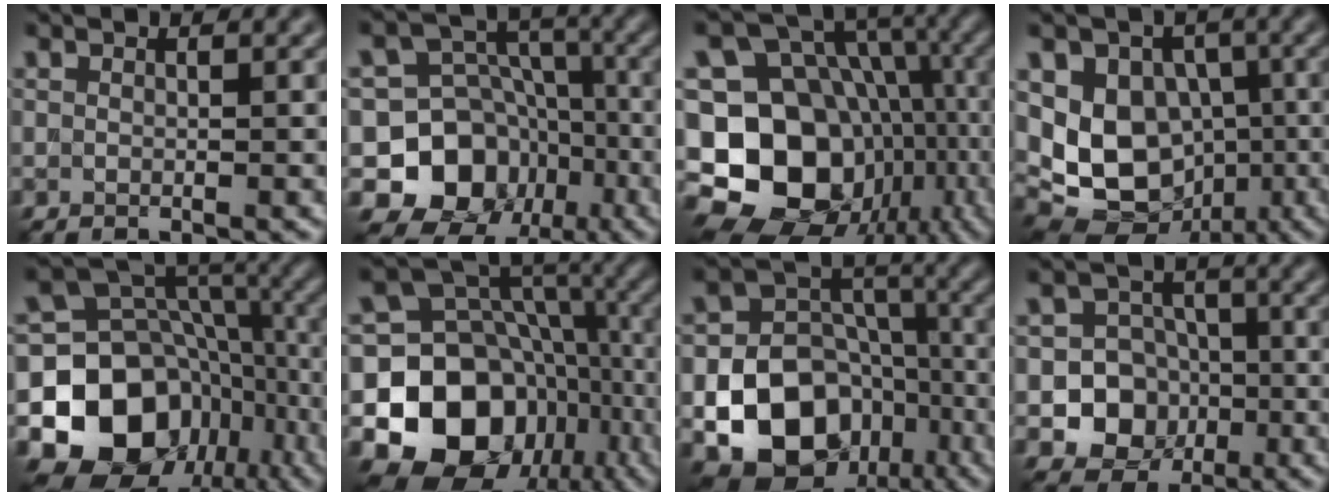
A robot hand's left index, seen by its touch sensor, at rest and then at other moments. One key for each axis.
{"total": 10.7, "fx": -4.3, "fy": 9.0, "fz": 3.8, "tx": -0.070, "ty": 0.017, "tz": -0.102}
{"total": 20.7, "fx": -5.9, "fy": 17.0, "fz": 10.2, "tx": -0.179, "ty": -0.009, "tz": -0.093}
{"total": 12.2, "fx": -0.9, "fy": 9.7, "fz": 7.3, "tx": -0.115, "ty": 0.002, "tz": -0.031}
{"total": 14.8, "fx": -5.0, "fy": 11.9, "fz": 7.3, "tx": -0.140, "ty": 0.002, "tz": -0.092}
{"total": 15.4, "fx": -4.9, "fy": 12.4, "fz": 7.9, "tx": -0.143, "ty": -0.001, "tz": -0.087}
{"total": 15.3, "fx": -6.5, "fy": 12.2, "fz": 6.5, "tx": -0.105, "ty": -0.028, "tz": -0.123}
{"total": 8.9, "fx": -2.4, "fy": 8.2, "fz": 2.7, "tx": -0.024, "ty": -0.006, "tz": -0.064}